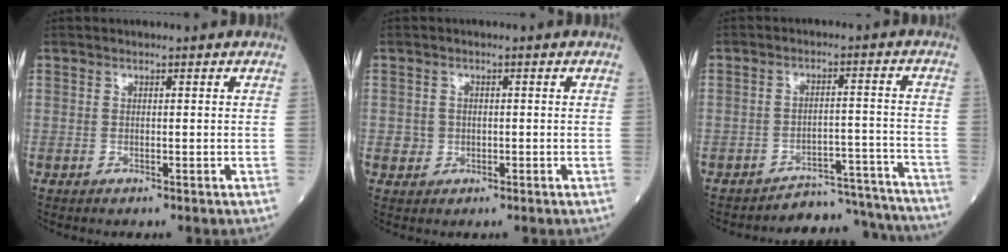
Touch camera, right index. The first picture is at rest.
{"total": 1.8, "force": [-0.2, 1.8, 0.4], "torque": [-0.002, 0.006, 0.003]}
{"total": 10.8, "force": [-10.6, 1.7, -1.2], "torque": [0.037, 0.049, -0.136]}